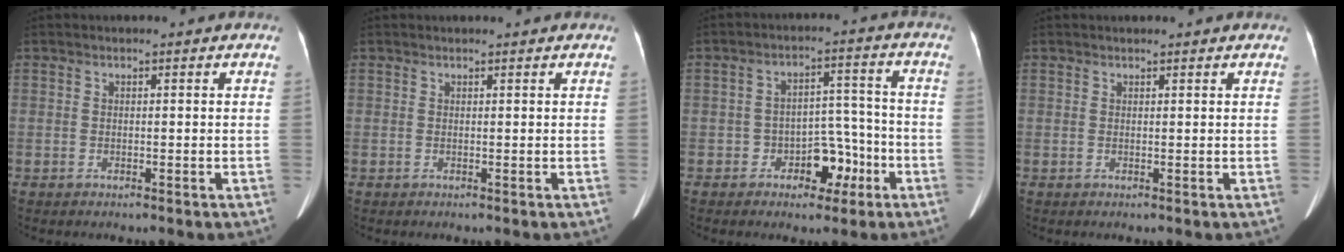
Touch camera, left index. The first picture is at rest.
{"total": 1.0, "force": [0.9, -0.1, 0.3], "torque": [-0.007, 0.011, 0.015]}
{"total": 6.7, "force": [-3.4, 4.0, 4.1], "torque": [-0.053, 0.030, -0.047]}
{"total": 1.4, "force": [1.3, 0.2, 0.7], "torque": [-0.008, 0.019, 0.019]}